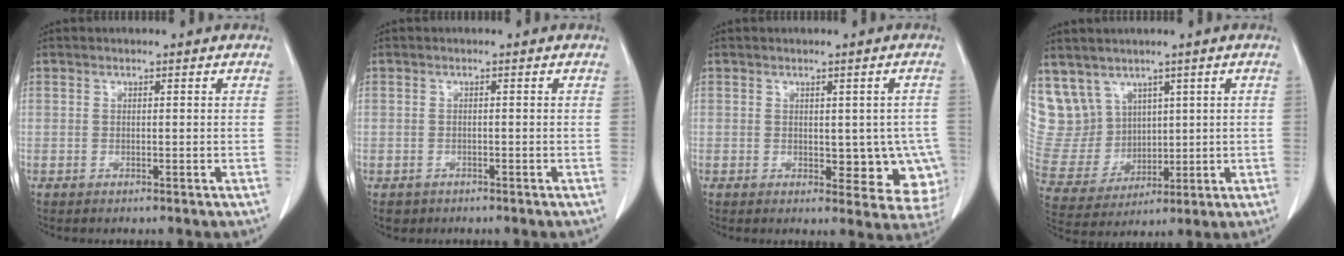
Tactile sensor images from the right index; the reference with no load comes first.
{"total": 1.5, "force": [-0.8, 1.2, 0.1], "torque": [-0.012, 0.002, -0.009]}
{"total": 8.2, "force": [-1.1, 4.6, 6.7], "torque": [-0.049, 0.006, -0.005]}
{"total": 11.8, "force": [6.5, 9.7, 1.9], "torque": [-0.069, 0.052, 0.163]}